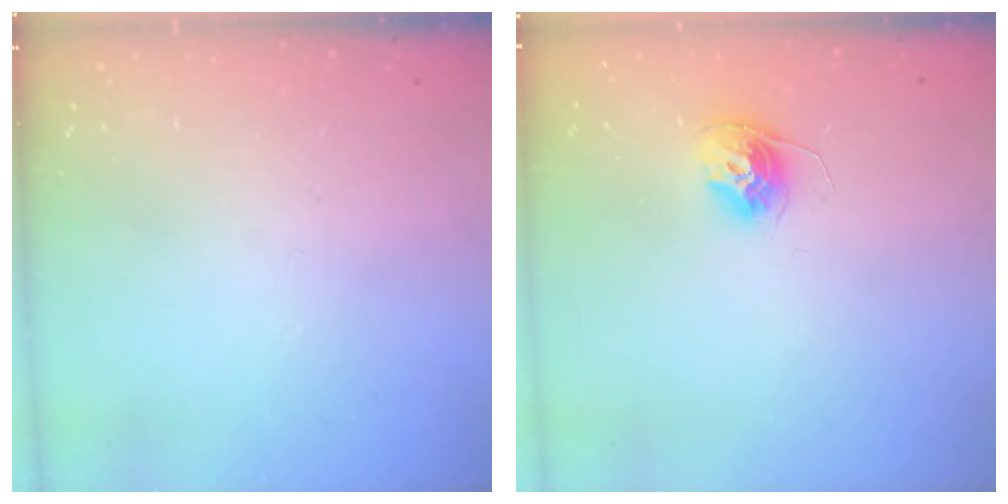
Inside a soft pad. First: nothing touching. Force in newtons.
{"total": 10.5, "press": 10.5, "slide": 0.5}